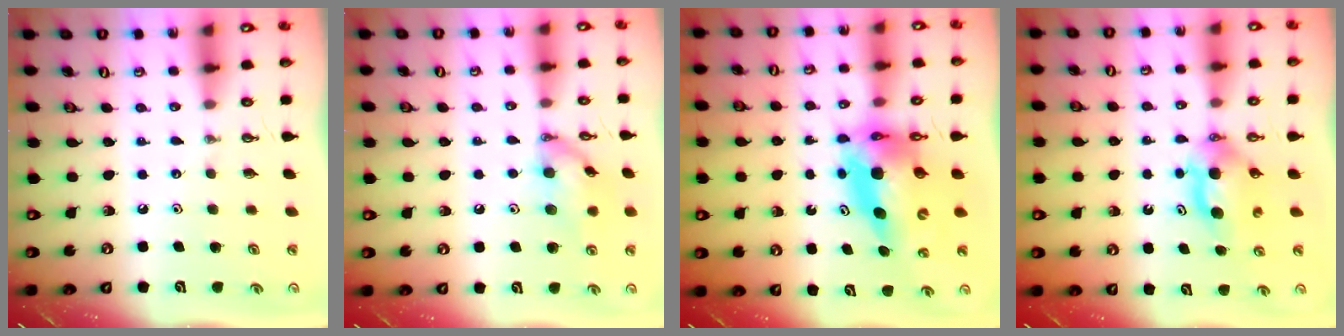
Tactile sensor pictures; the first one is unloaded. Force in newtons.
{"total": 12.3, "press": 12.2, "slide": 1.3}
{"total": 13.9, "press": 13.8, "slide": 1.2}
{"total": 5.8, "press": 5.6, "slide": 1.4}